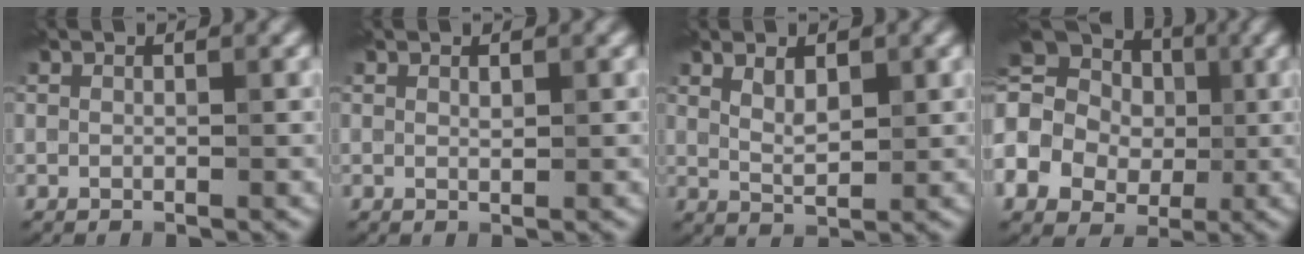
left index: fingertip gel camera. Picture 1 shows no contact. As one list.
[{"total": 0.6, "force": [0.3, 0.2, 0.5], "torque": [-0.010, -0.002, 0.007]}, {"total": 2.6, "force": [1.2, 1.1, 2.0], "torque": [-0.036, -0.003, 0.025]}, {"total": 14.8, "force": [0.3, 13.0, 7.2], "torque": [-0.168, 0.013, -0.039]}]